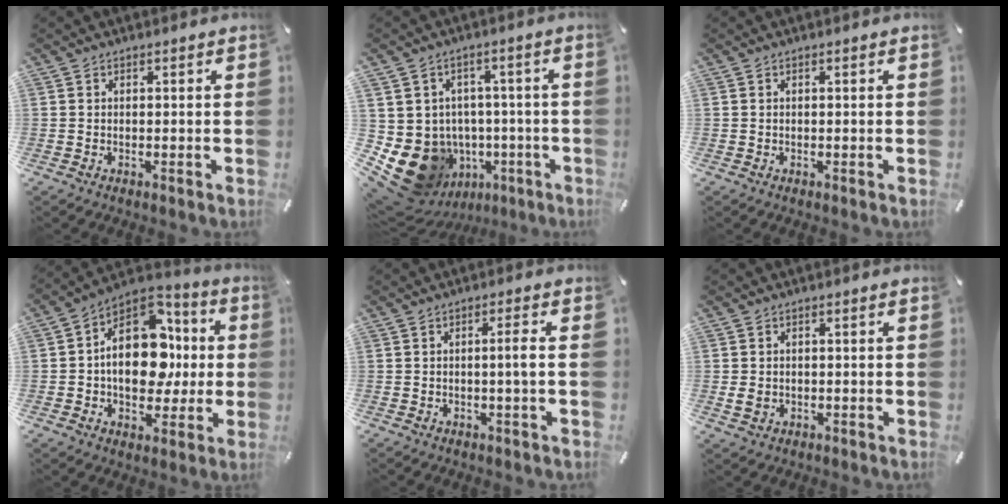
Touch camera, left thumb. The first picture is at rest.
{"total": 12.7, "force": [-3.7, 11.1, 4.9], "torque": [-0.098, -0.003, -0.044]}
{"total": 0.0}
{"total": 19.3, "force": [1.3, 13.6, 13.6], "torque": [-0.209, -0.010, 0.023]}
{"total": 4.0, "force": [-0.2, 0.2, 4.0], "torque": [-0.073, -0.002, -0.007]}
{"total": 2.5, "force": [-0.3, 2.0, 1.4], "torque": [-0.033, 0.001, -0.008]}